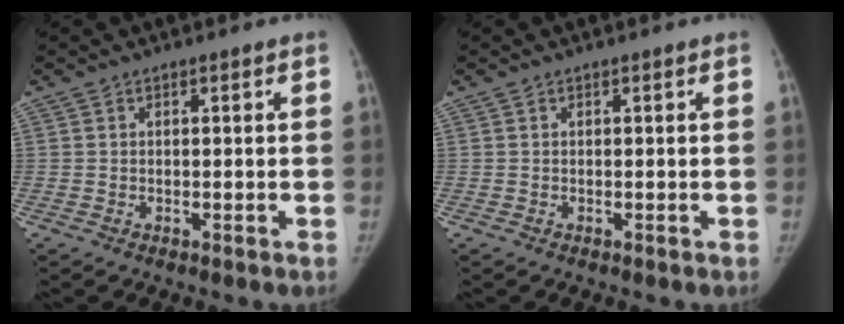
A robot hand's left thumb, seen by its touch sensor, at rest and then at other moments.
{"total": 0.0}